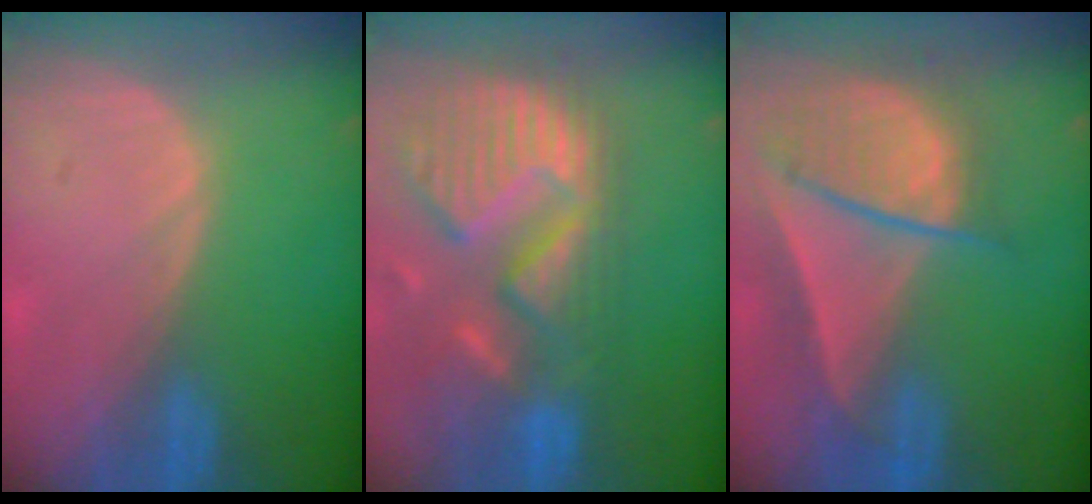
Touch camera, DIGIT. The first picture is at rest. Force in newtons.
{"total": 14.0, "press": 11.6, "slide": 7.7}
{"total": 9.2, "press": 8.0, "slide": 4.4}